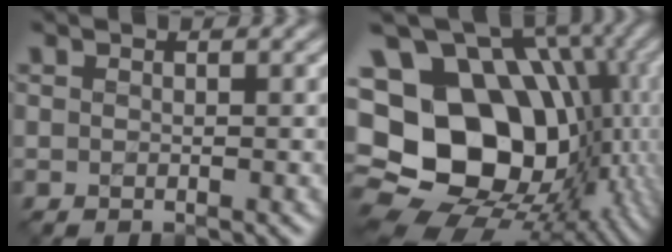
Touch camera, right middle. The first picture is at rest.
{"total": 21.1, "force": [-0.6, 16.4, 13.2], "torque": [-0.226, 0.008, -0.002]}